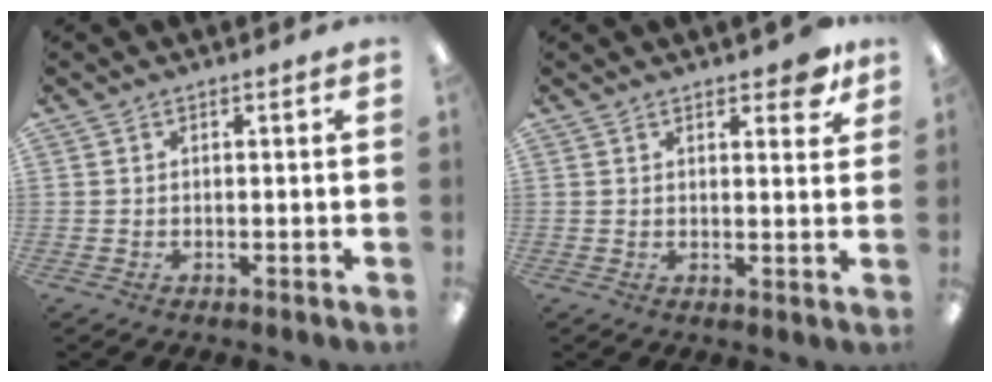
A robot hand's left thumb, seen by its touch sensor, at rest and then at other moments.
{"total": 4.8, "force": [3.6, 1.8, 2.7], "torque": [-0.021, -0.018, 0.057]}